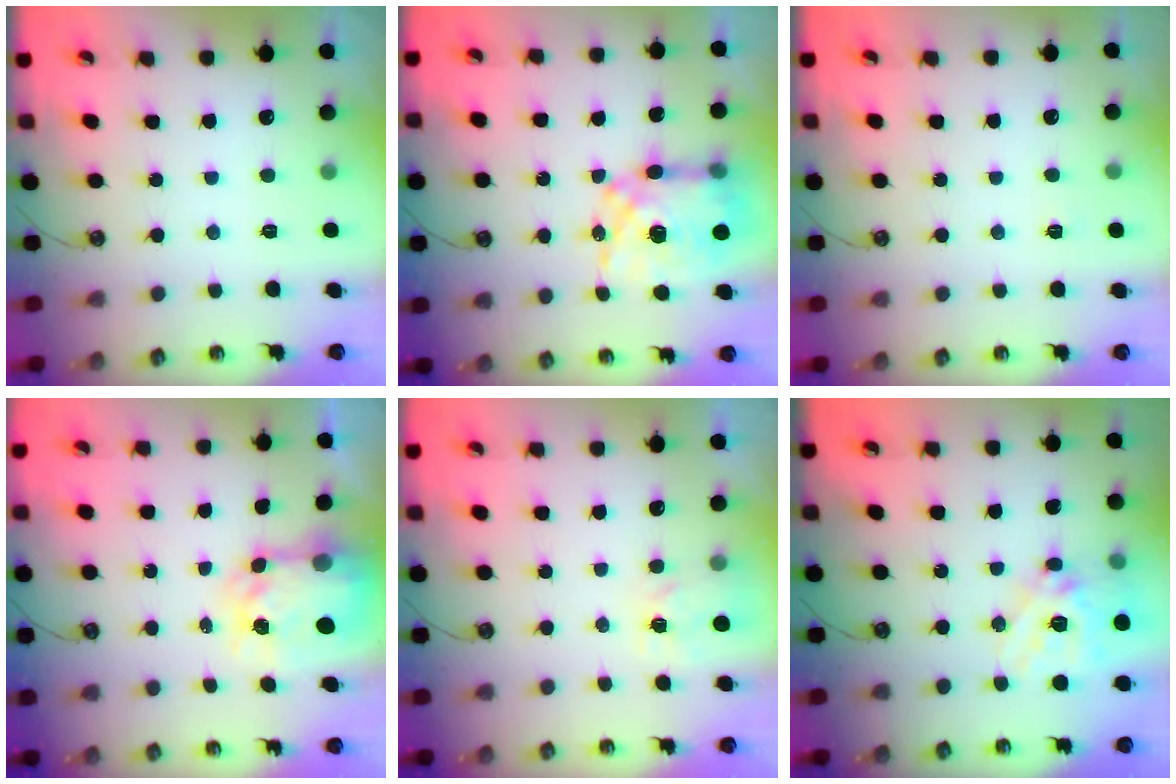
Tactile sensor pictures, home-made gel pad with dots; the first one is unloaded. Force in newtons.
{"total": 15.5, "press": 15.4, "slide": 1.3}
{"total": 2.8, "press": 2.8, "slide": 0.3}
{"total": 6.0, "press": 6.0, "slide": 0.6}
{"total": 4.8, "press": 4.8, "slide": 0.6}
{"total": 18.0, "press": 17.9, "slide": 1.9}